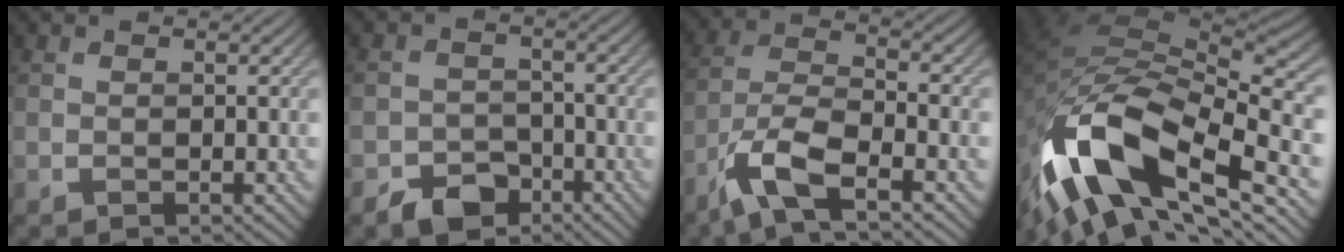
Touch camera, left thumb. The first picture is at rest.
{"total": 4.2, "force": [-3.0, 2.6, 1.5], "torque": [-0.021, 0.001, -0.061]}
{"total": 8.6, "force": [-5.3, 2.6, 6.3], "torque": [-0.130, 0.003, -0.118]}
{"total": 17.3, "force": [-6.0, 8.1, 14.0], "torque": [-0.312, -0.010, -0.103]}